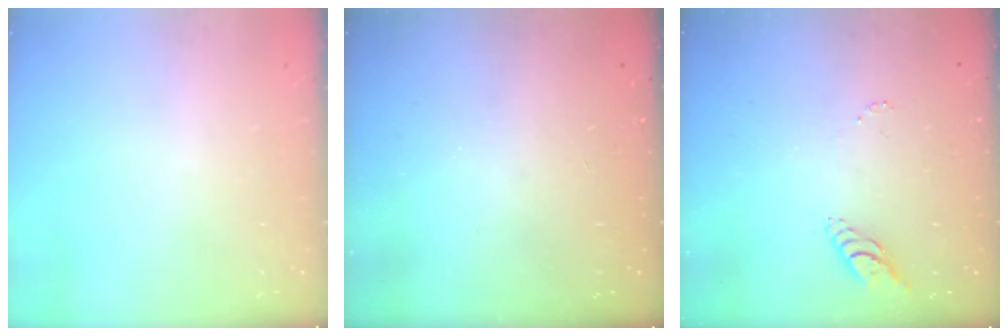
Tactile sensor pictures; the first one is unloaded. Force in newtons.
{"total": 0.0}
{"total": 6.9, "press": 6.8, "slide": 0.7}